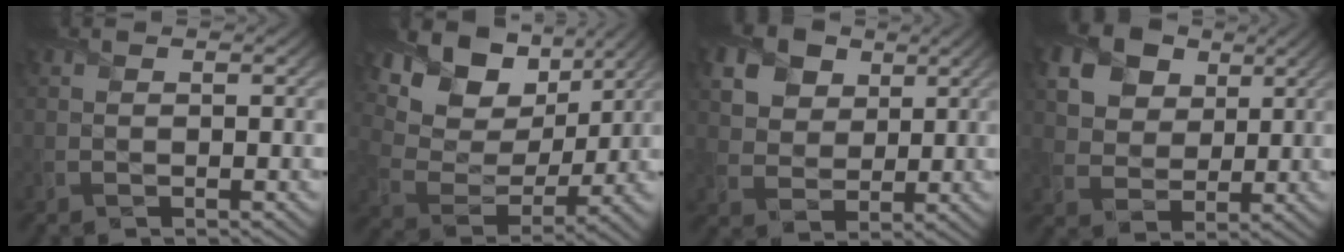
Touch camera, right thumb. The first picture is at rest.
{"total": 13.5, "force": [8.4, 7.6, 7.2], "torque": [-0.165, 0.009, 0.142]}
{"total": 11.0, "force": [5.8, 7.8, 5.1], "torque": [-0.158, 0.016, 0.107]}
{"total": 14.4, "force": [7.4, 10.4, 6.7], "torque": [-0.193, 0.023, 0.148]}